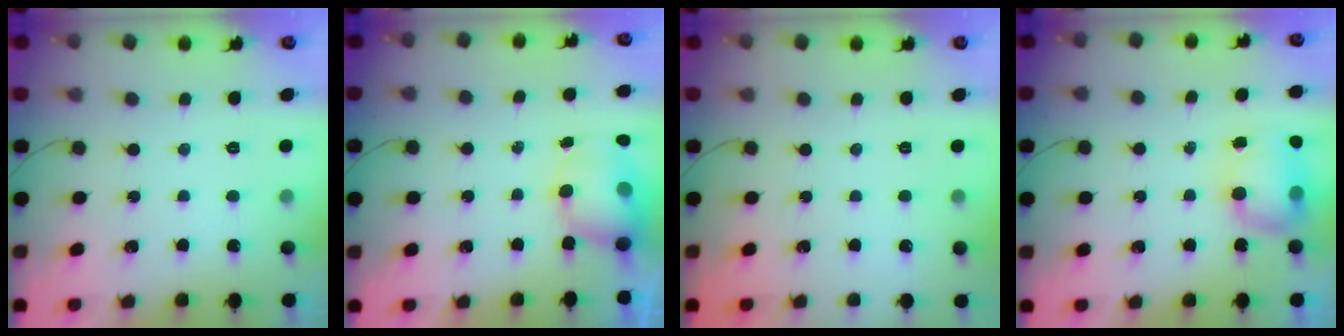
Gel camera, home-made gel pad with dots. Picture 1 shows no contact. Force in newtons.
{"total": 6.7, "press": 6.7, "slide": 0.9}
{"total": 0.0}
{"total": 7.9, "press": 7.9, "slide": 1.1}